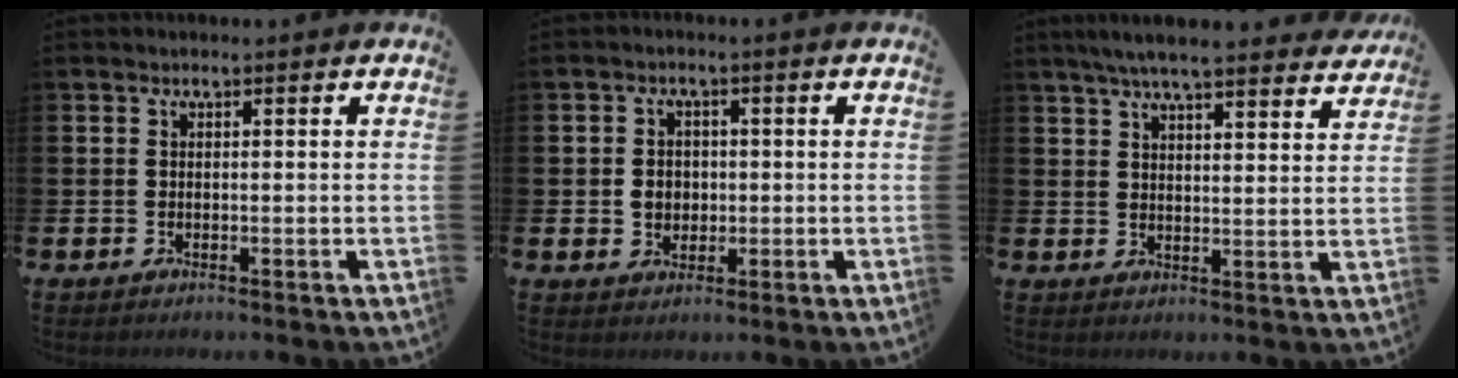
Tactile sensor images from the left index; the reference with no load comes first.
{"total": 2.9, "force": [0.0, 2.6, 1.3], "torque": [-0.009, 0.000, -0.008]}
{"total": 6.3, "force": [5.9, 0.5, 2.0], "torque": [-0.044, -0.028, 0.102]}